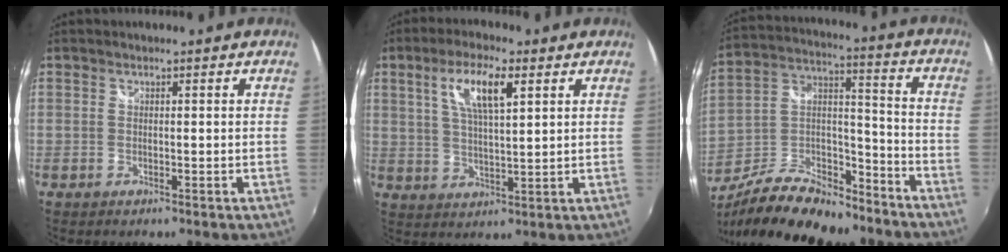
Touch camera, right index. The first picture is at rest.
{"total": 8.6, "force": [3.6, 2.2, 7.5], "torque": [-0.139, 0.006, 0.068]}
{"total": 20.0, "force": [-14.5, 8.2, 11.1], "torque": [-0.223, 0.010, -0.237]}